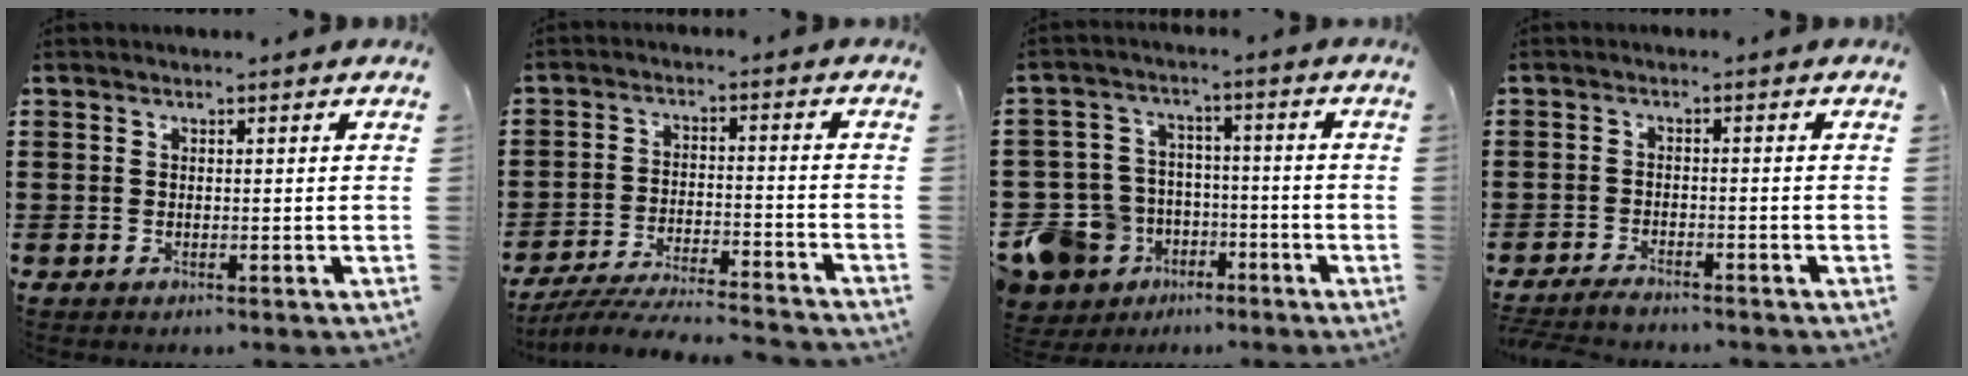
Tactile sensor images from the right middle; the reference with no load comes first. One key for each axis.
{"total": 6.1, "fx": -5.9, "fy": 0.1, "fz": 1.7, "tx": -0.036, "ty": -0.007, "tz": -0.116}
{"total": 9.6, "fx": -5.1, "fy": 7.8, "fz": 2.5, "tx": -0.096, "ty": 0.022, "tz": -0.095}
{"total": 2.1, "fx": -2.0, "fy": 0.3, "fz": 0.5, "tx": -0.019, "ty": 0.000, "tz": -0.043}